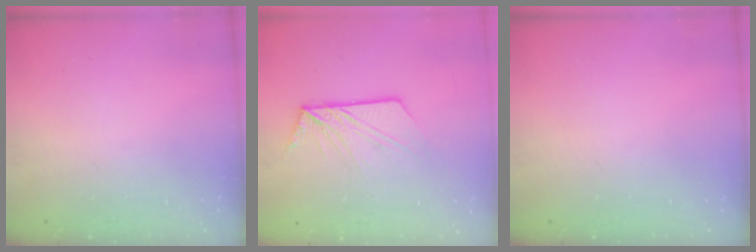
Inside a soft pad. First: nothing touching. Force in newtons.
{"total": 10.2, "press": 10.1, "slide": 1.1}
{"total": 0.0}